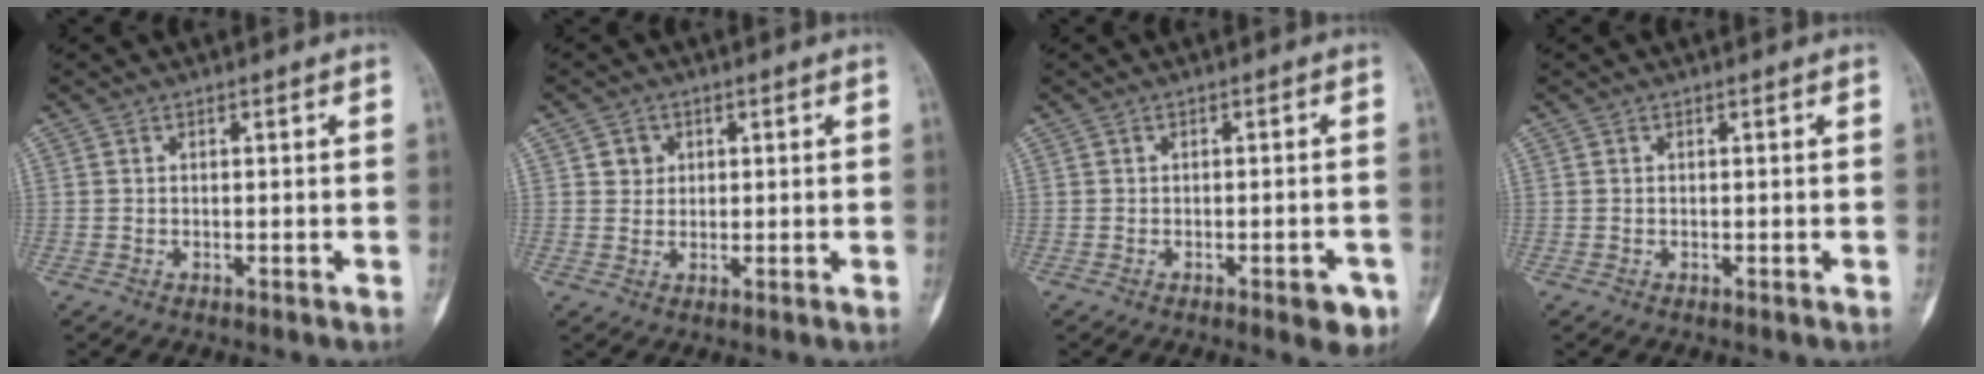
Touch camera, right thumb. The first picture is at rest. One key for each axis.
{"total": 2.7, "fx": 1.0, "fy": 2.4, "fz": 0.7, "tx": 0.004, "ty": -0.003, "tz": 0.013}
{"total": 4.4, "fx": -2.2, "fy": 1.6, "fz": 3.5, "tx": -0.029, "ty": 0.009, "tz": -0.023}
{"total": 0.0}